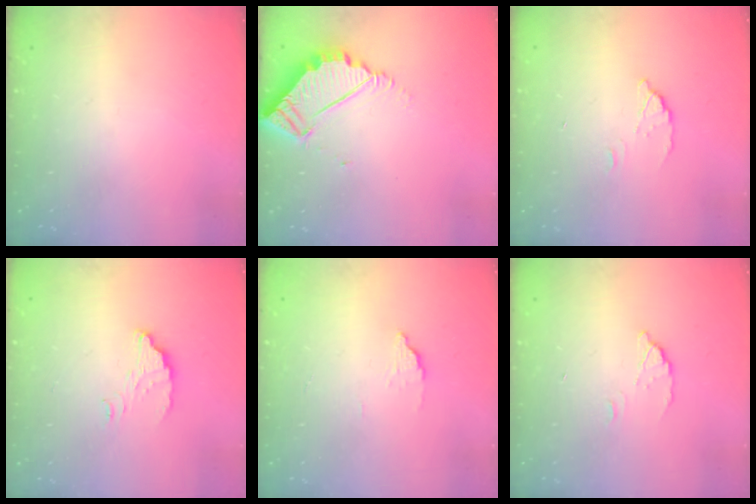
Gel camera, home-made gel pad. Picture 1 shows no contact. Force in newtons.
{"total": 4.1, "press": 4.1, "slide": 0.2}
{"total": 2.7, "press": 2.7, "slide": 0.1}
{"total": 4.3, "press": 4.3, "slide": 0.1}
{"total": 2.2, "press": 2.2, "slide": 0.2}
{"total": 2.7, "press": 2.7, "slide": 0.1}